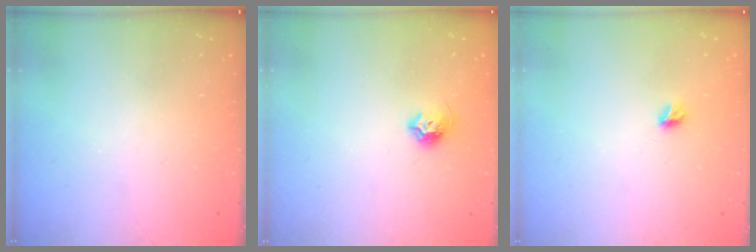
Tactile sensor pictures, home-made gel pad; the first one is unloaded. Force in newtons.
{"total": 7.0, "press": 6.9, "slide": 0.8}
{"total": 4.9, "press": 4.9, "slide": 0.5}